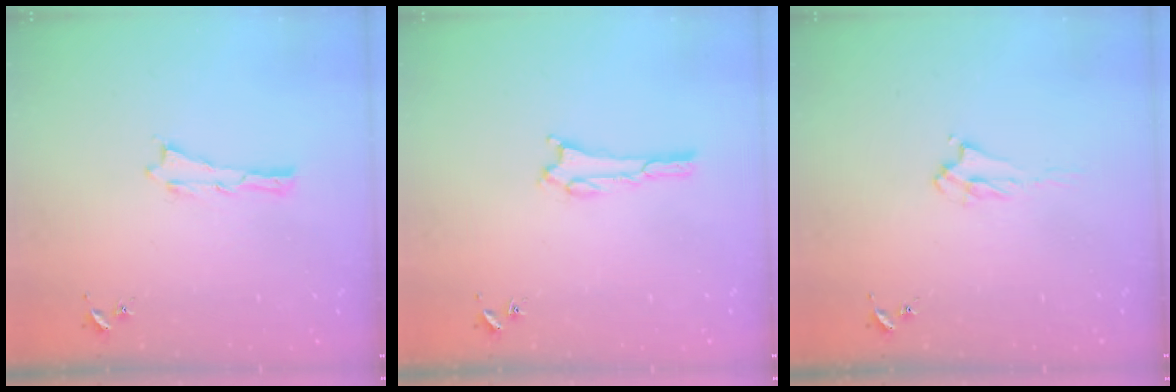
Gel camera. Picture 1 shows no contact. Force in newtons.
{"total": 1.6, "press": 1.6, "slide": 0.1}
{"total": 2.2, "press": 2.2, "slide": 0.4}